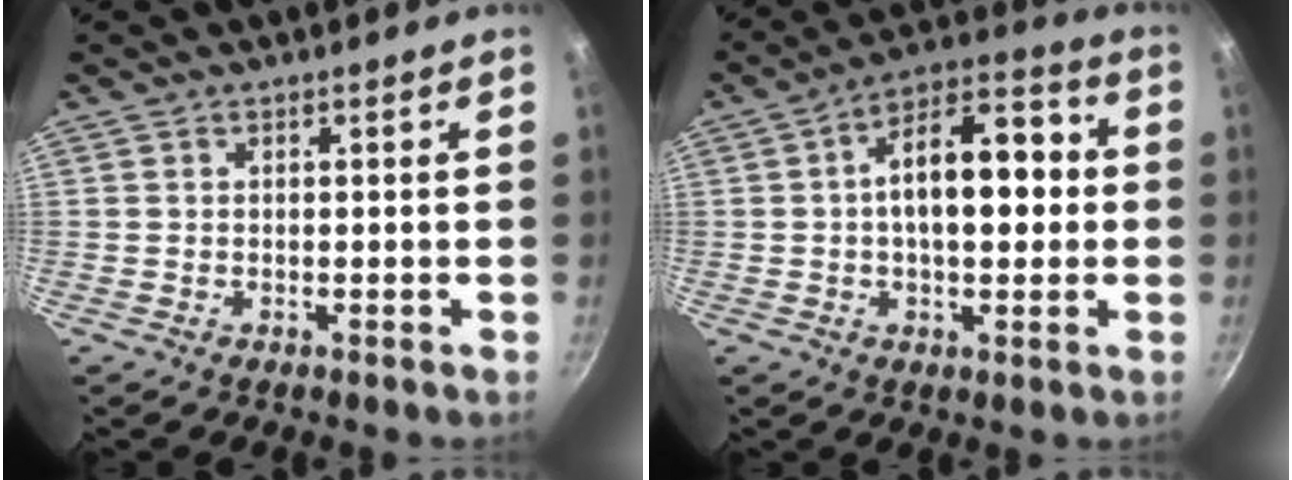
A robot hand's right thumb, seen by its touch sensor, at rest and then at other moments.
{"total": 15.1, "force": [1.0, 7.7, 12.9], "torque": [-0.180, 0.032, 0.006]}